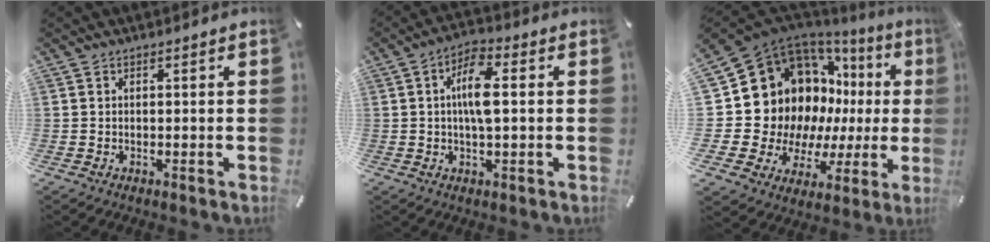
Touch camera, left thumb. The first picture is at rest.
{"total": 8.4, "force": [0.7, 3.0, 7.8], "torque": [-0.153, 0.003, 0.007]}
{"total": 21.3, "force": [5.1, 17.1, 11.6], "torque": [-0.193, -0.076, 0.140]}